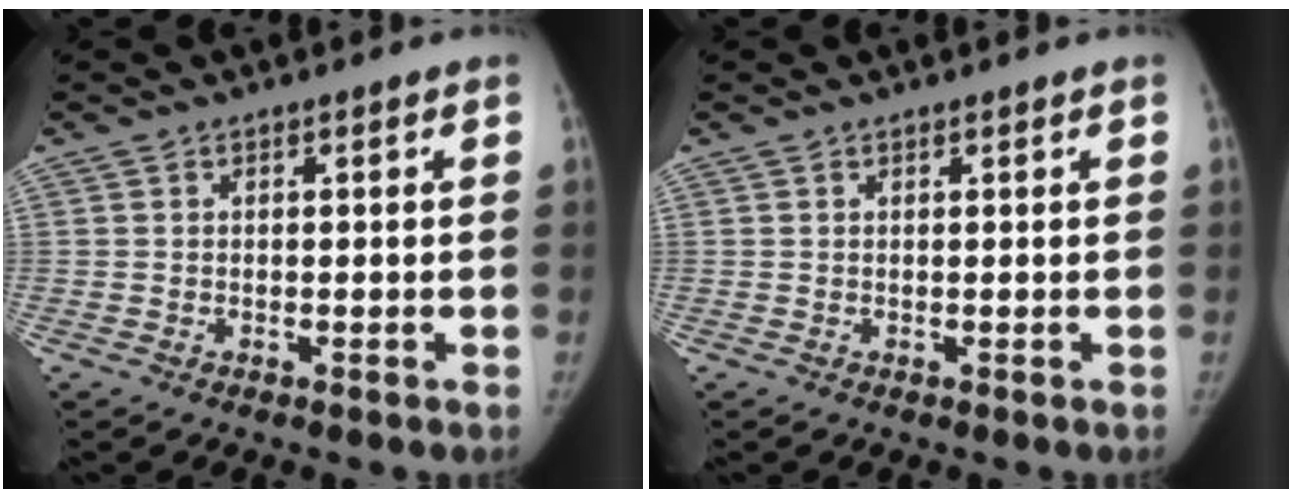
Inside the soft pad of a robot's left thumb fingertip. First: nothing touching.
{"total": 0.0}